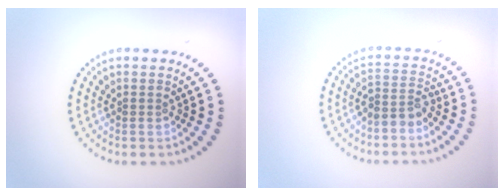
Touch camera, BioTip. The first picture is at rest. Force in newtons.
{"total": 2.4, "press": 1.9, "slide": 1.5}